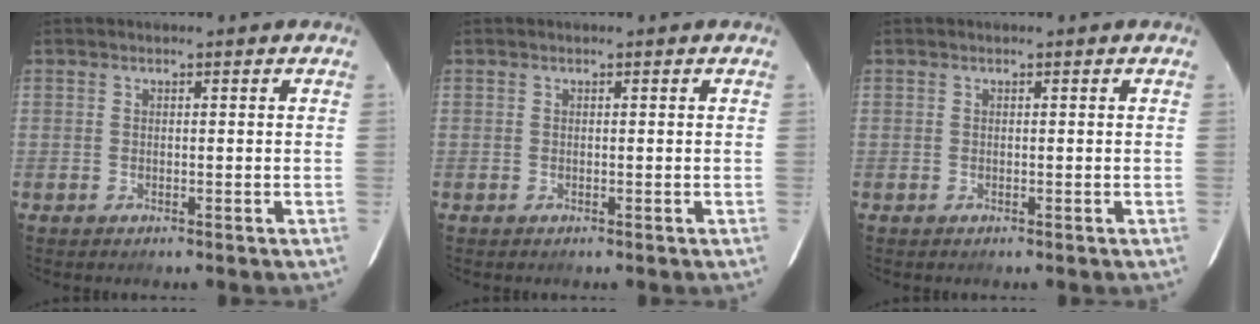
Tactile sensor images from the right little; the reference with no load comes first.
{"total": 0.0}
{"total": 0.0}